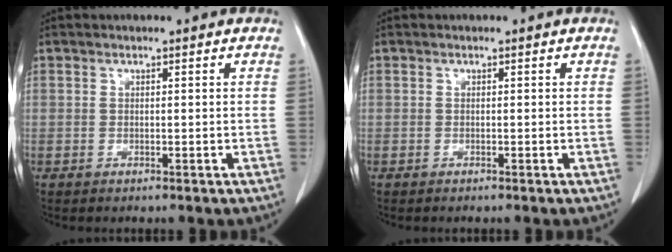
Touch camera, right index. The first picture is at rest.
{"total": 0.0}